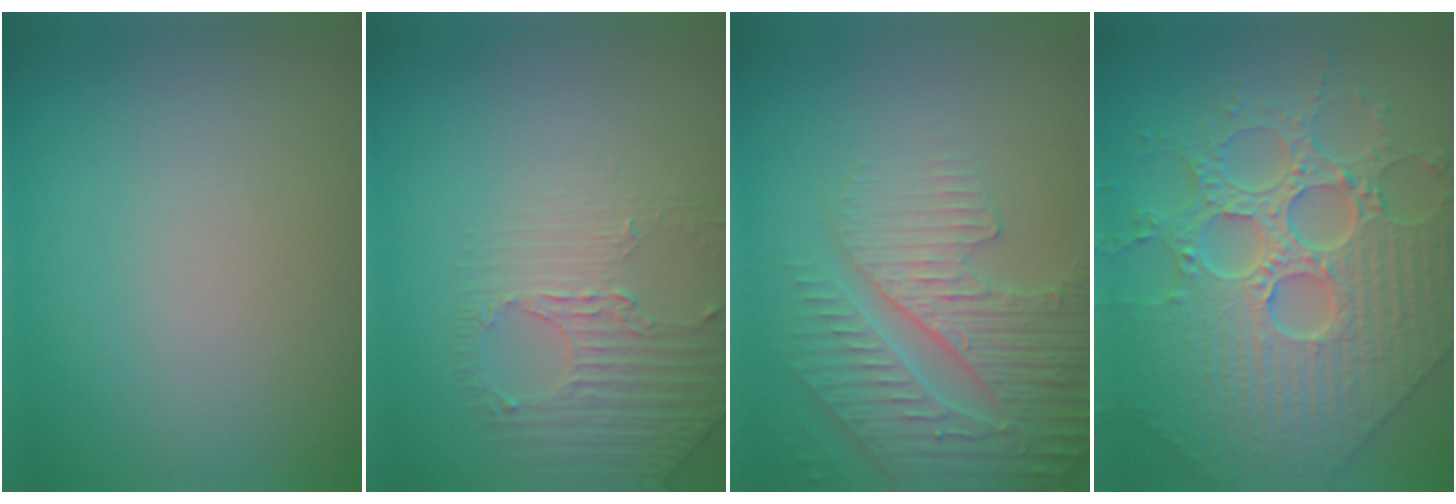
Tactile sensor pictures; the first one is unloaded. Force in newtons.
{"total": 1.8, "press": 1.5, "slide": 1.0}
{"total": 4.6, "press": 4.1, "slide": 2.0}
{"total": 9.4, "press": 7.0, "slide": 6.2}